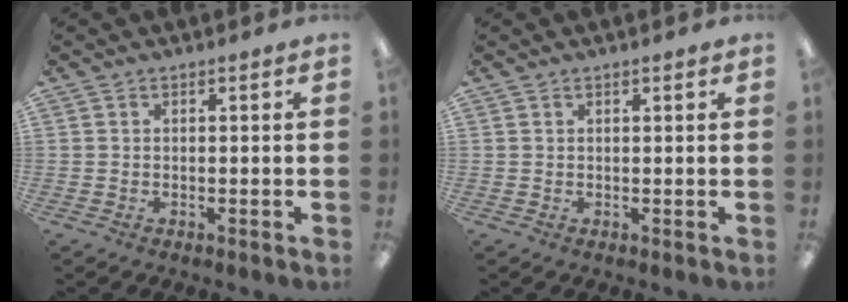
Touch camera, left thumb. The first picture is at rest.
{"total": 0.6, "force": [0.4, 0.2, 0.3], "torque": [-0.007, 0.002, 0.008]}